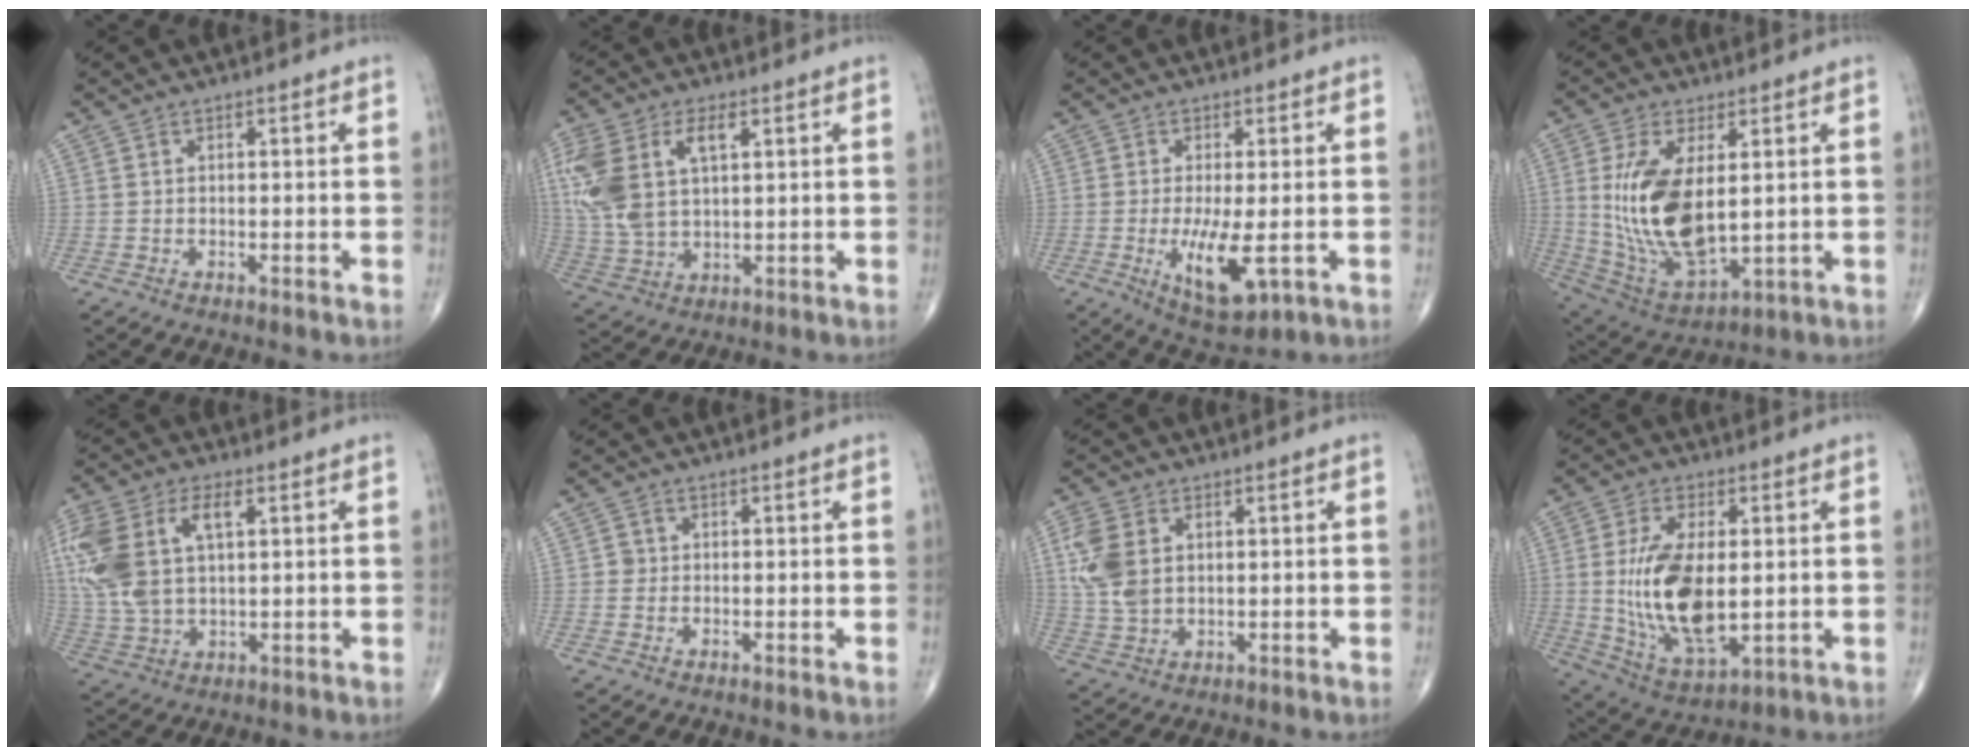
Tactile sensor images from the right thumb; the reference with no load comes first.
{"total": 15.2, "force": [4.6, 8.2, 11.9], "torque": [-0.271, 0.003, 0.094]}
{"total": 8.9, "force": [-1.8, 3.0, 8.2], "torque": [-0.146, -0.025, -0.021]}
{"total": 16.8, "force": [2.1, 8.1, 14.5], "torque": [-0.284, -0.021, 0.060]}
{"total": 17.0, "force": [4.5, 9.4, 13.5], "torque": [-0.317, 0.009, 0.087]}
{"total": 1.0, "force": [-0.1, 1.0, 0.2], "torque": [0.003, 0.003, -0.001]}
{"total": 8.5, "force": [1.9, 5.7, 6.0], "torque": [-0.130, -0.002, 0.044]}
{"total": 16.4, "force": [0.3, 8.0, 14.3], "torque": [-0.271, -0.020, 0.020]}